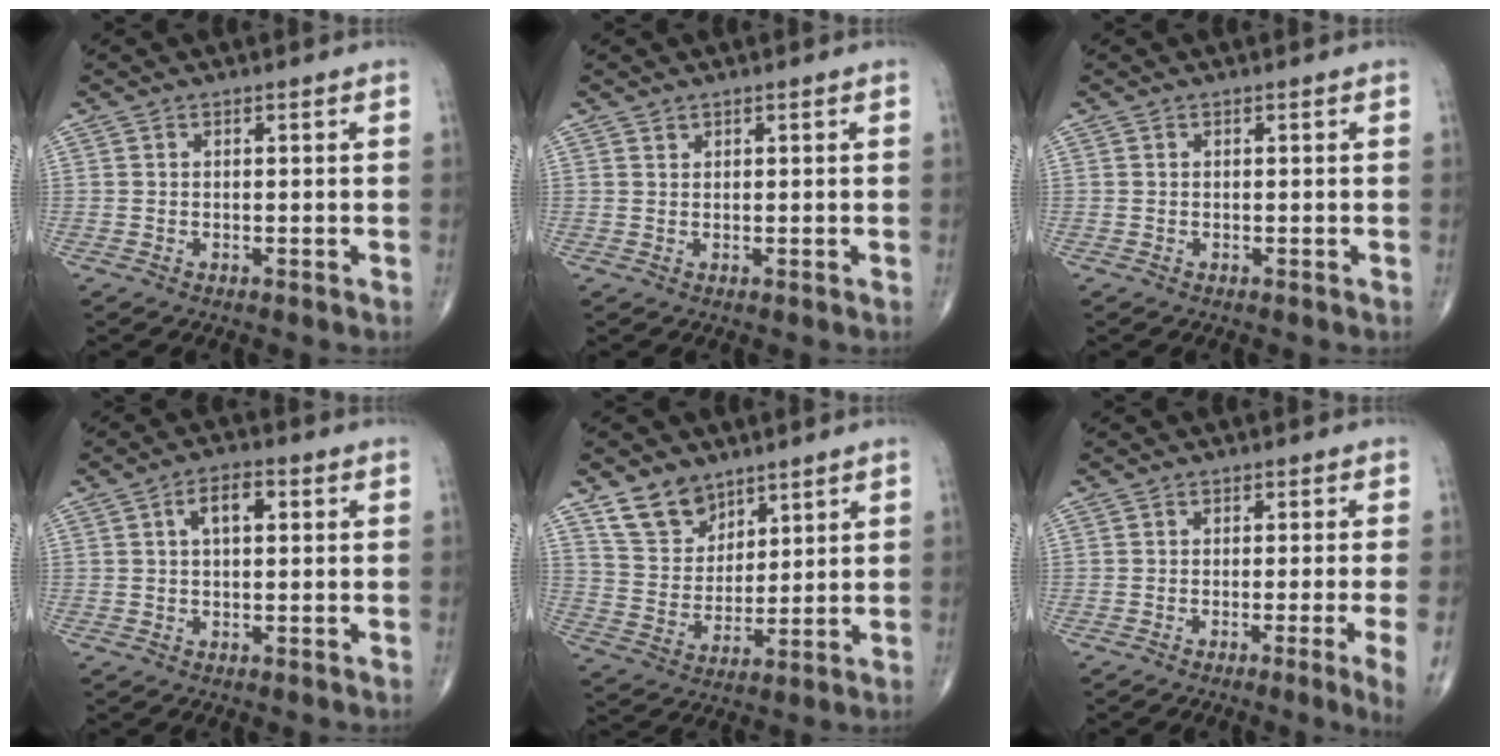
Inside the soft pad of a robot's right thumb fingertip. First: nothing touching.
{"total": 0.6, "force": [0.5, 0.2, 0.0], "torque": [0.002, -0.004, 0.007]}
{"total": 0.0}
{"total": 4.8, "force": [1.2, 2.4, 4.0], "torque": [-0.061, 0.007, 0.015]}
{"total": 9.3, "force": [6.6, 5.8, 3.0], "torque": [-0.030, -0.040, 0.132]}
{"total": 5.0, "force": [-1.8, -0.9, 4.5], "torque": [-0.074, -0.011, -0.030]}